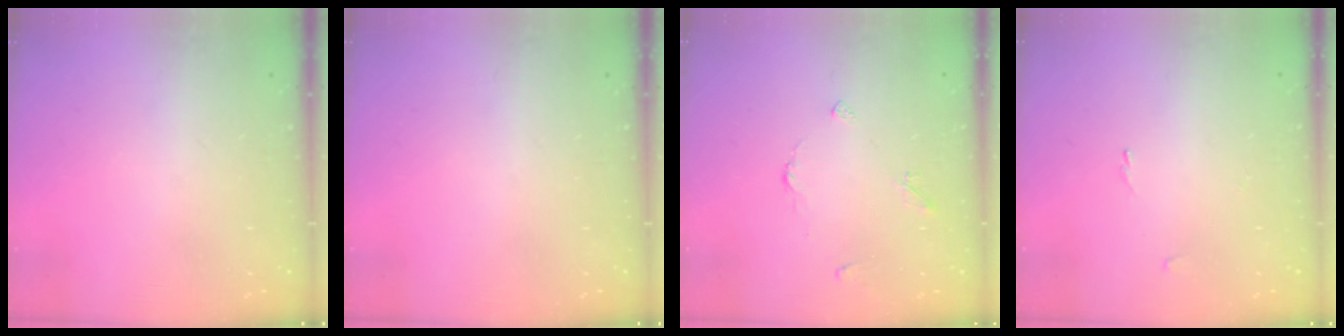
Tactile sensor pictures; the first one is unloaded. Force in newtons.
{"total": 0.0}
{"total": 3.4, "press": 3.3, "slide": 0.5}
{"total": 0.0}